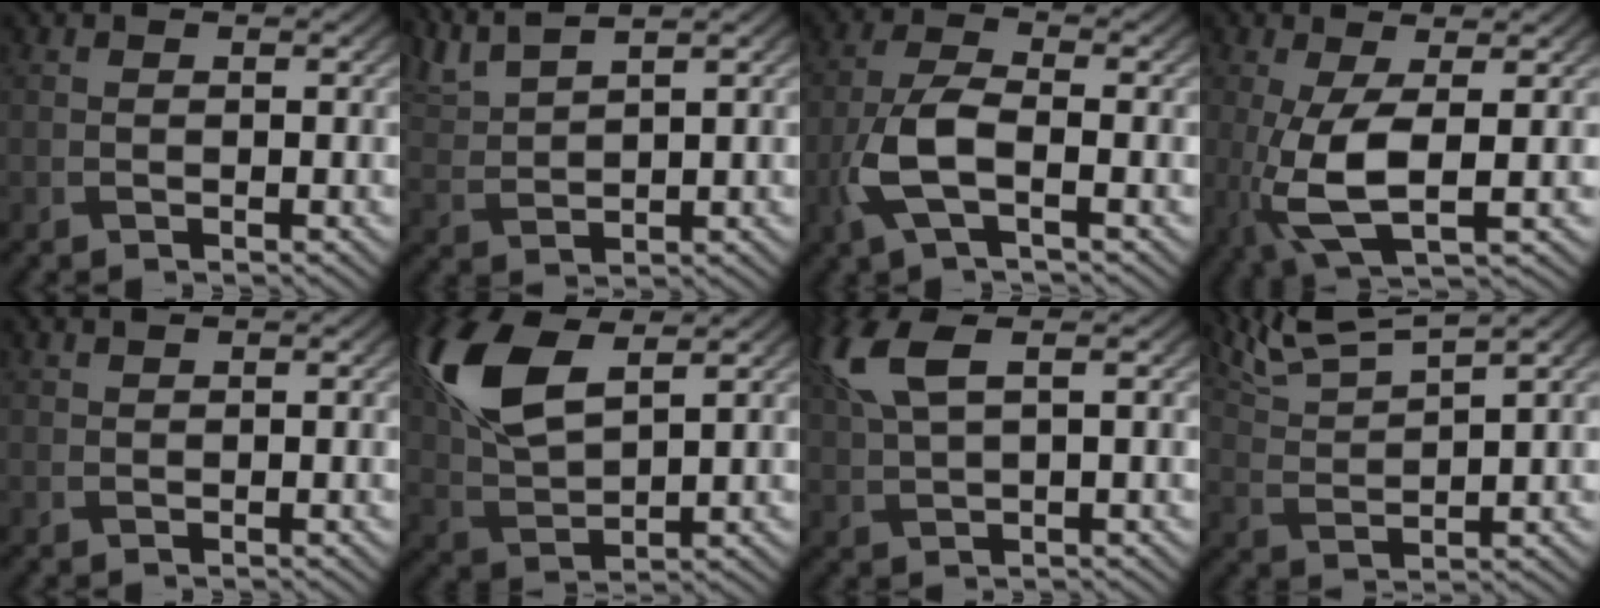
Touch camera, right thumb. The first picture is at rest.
{"total": 5.4, "force": [4.5, 1.0, 2.8], "torque": [-0.068, 0.018, 0.096]}
{"total": 6.5, "force": [-2.6, 2.5, 5.4], "torque": [-0.131, -0.002, -0.059]}
{"total": 7.5, "force": [-0.9, 2.5, 7.1], "torque": [-0.163, -0.005, -0.021]}
{"total": 0.6, "force": [0.6, 0.0, 0.1], "torque": [-0.005, 0.003, 0.015]}
{"total": 12.3, "force": [5.2, 5.5, 9.7], "torque": [-0.242, 0.018, 0.103]}
{"total": 7.0, "force": [2.8, 2.2, 5.9], "torque": [-0.152, 0.020, 0.058]}
{"total": 8.3, "force": [6.6, 1.4, 4.8], "torque": [-0.105, 0.020, 0.123]}